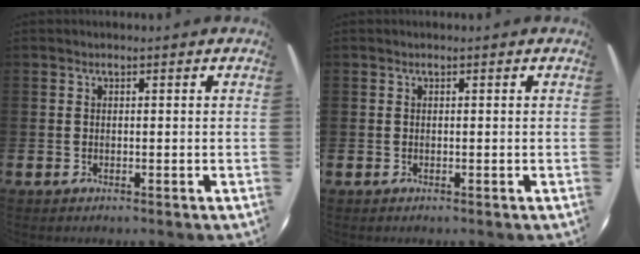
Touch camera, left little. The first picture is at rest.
{"total": 0.0}